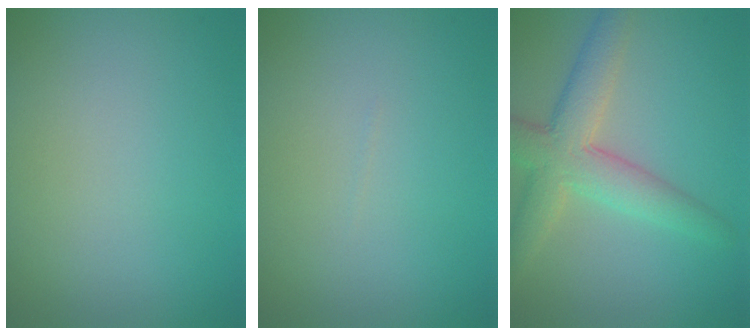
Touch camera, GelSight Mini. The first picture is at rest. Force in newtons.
{"total": 0.0}
{"total": 5.5, "press": 5.5, "slide": 0.2}